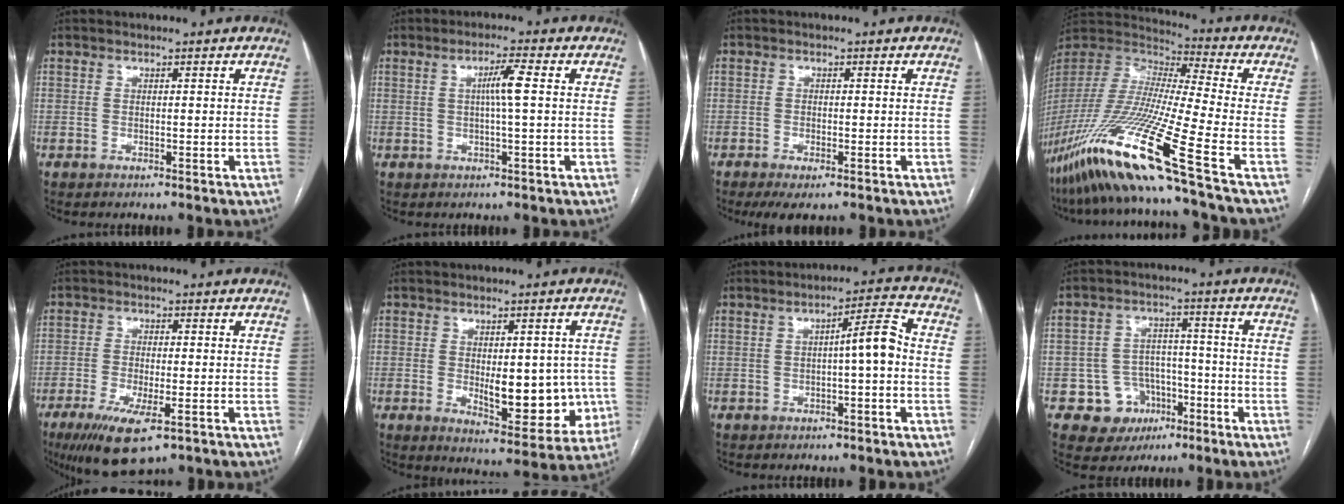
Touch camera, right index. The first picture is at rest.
{"total": 3.9, "force": [0.4, -0.4, 3.8], "torque": [-0.069, 0.004, 0.007]}
{"total": 3.7, "force": [-2.3, 1.0, 2.7], "torque": [-0.044, -0.006, -0.034]}
{"total": 23.0, "force": [-14.4, -2.4, 17.8], "torque": [-0.395, -0.059, -0.278]}
{"total": 9.4, "force": [-5.5, 2.3, 7.3], "torque": [-0.130, -0.023, -0.088]}
{"total": 11.4, "force": [-1.3, 5.0, 10.1], "torque": [-0.125, -0.001, -0.002]}
{"total": 5.3, "force": [-0.5, 0.4, 5.2], "torque": [-0.074, 0.017, -0.009]}
{"total": 7.7, "force": [-3.4, 6.8, 1.4], "torque": [-0.011, 0.016, -0.041]}